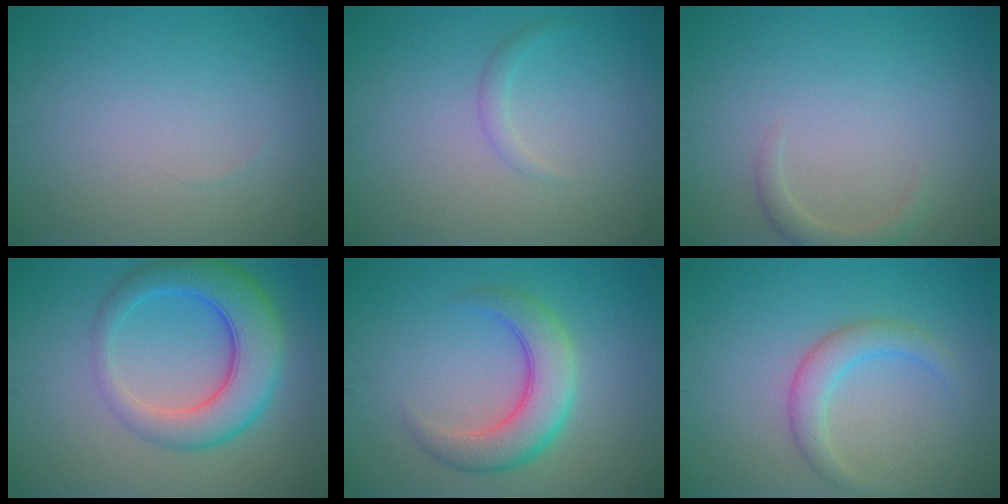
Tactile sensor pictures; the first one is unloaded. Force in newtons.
{"total": 1.0, "press": 1.0, "slide": 0.1}
{"total": 1.6, "press": 1.6, "slide": 0.1}
{"total": 6.9, "press": 6.9, "slide": 0.2}
{"total": 5.2, "press": 5.2, "slide": 0.3}
{"total": 2.8, "press": 2.8, "slide": 0.2}